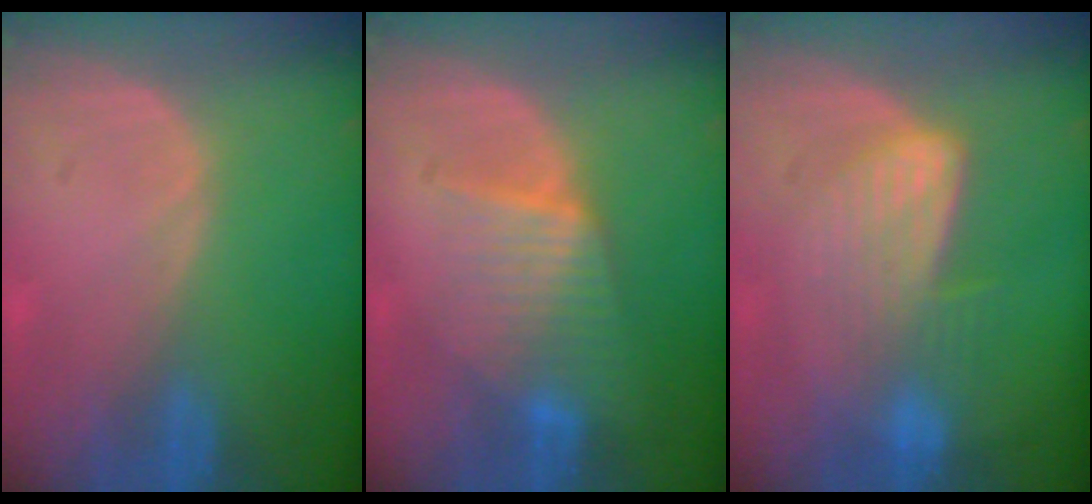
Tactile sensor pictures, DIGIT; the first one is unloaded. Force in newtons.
{"total": 6.5, "press": 6.4, "slide": 1.0}
{"total": 6.6, "press": 6.5, "slide": 1.4}